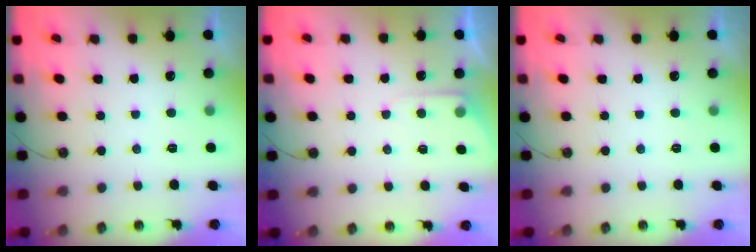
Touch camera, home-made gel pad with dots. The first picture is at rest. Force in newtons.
{"total": 4.5, "press": 4.4, "slide": 0.6}
{"total": 0.0}